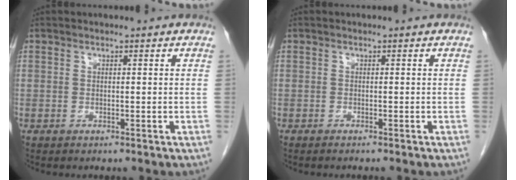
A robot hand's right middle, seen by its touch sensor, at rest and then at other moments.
{"total": 0.7, "force": [-0.6, 0.0, 0.4], "torque": [-0.006, -0.001, -0.007]}